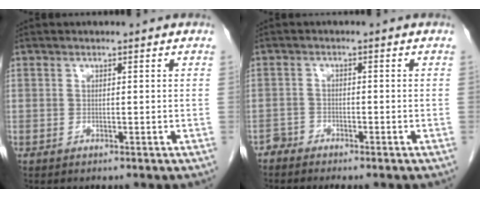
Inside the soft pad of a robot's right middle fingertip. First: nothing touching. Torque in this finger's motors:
{"motor_torque": [-0.01, 0.03, 0.00, 0.00]}